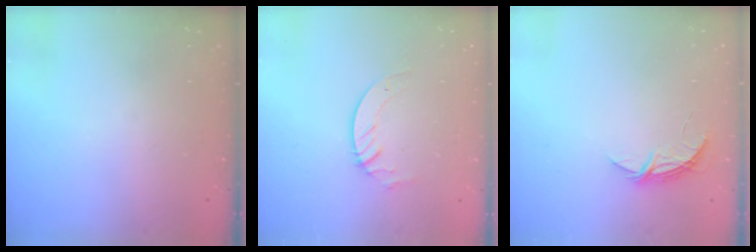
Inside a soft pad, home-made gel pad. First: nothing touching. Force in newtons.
{"total": 4.5, "press": 4.4, "slide": 0.4}
{"total": 5.0, "press": 5.0, "slide": 0.4}